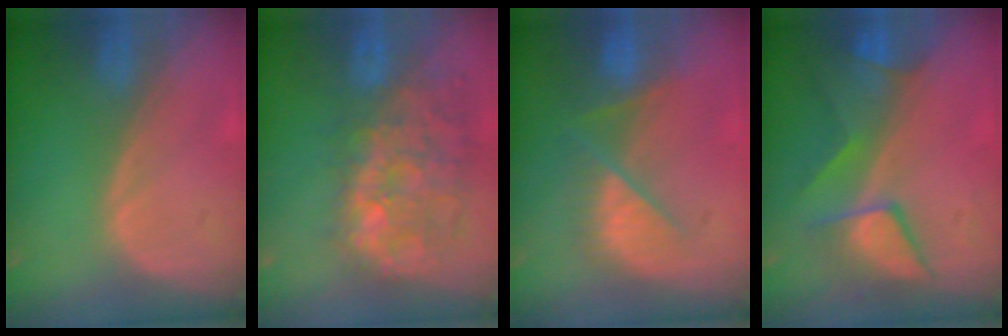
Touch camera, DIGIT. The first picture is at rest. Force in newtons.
{"total": 12.0, "press": 11.1, "slide": 4.7}
{"total": 8.7, "press": 7.6, "slide": 4.3}
{"total": 7.8, "press": 7.6, "slide": 1.5}